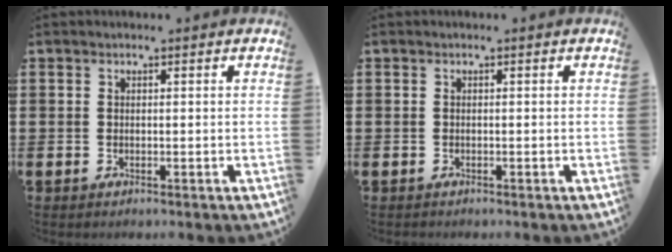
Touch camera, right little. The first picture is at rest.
{"total": 0.0}